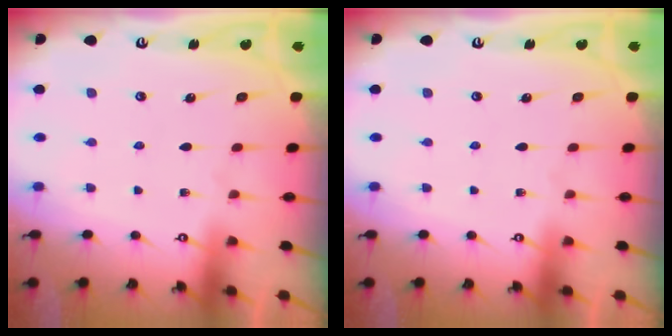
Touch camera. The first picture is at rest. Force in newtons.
{"total": 0.0}